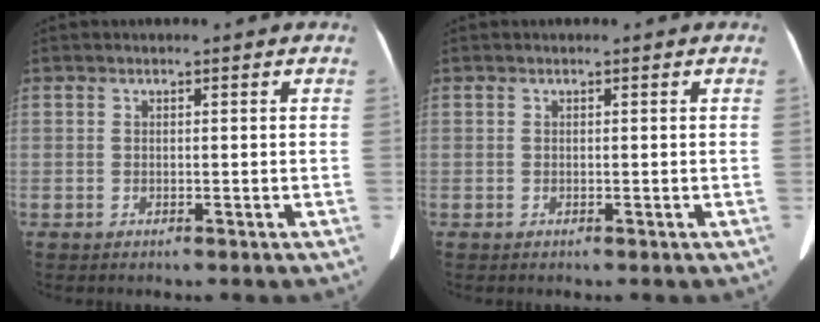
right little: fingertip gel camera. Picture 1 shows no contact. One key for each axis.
{"total": 0.0}